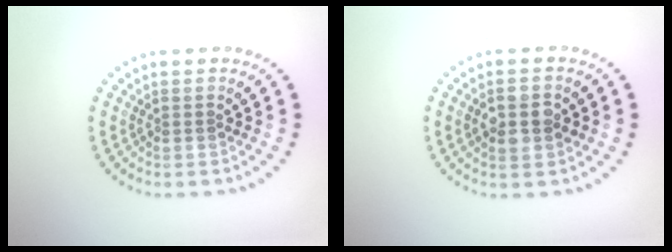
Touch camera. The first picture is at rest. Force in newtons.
{"total": 3.5, "press": 3.5, "slide": 0.1}